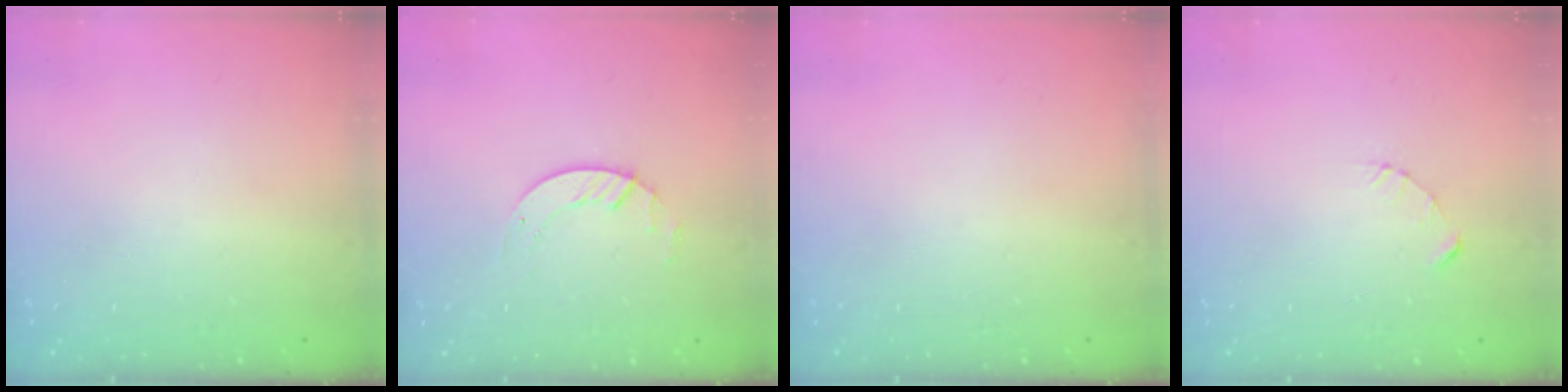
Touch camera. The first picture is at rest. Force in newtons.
{"total": 2.6, "press": 2.6, "slide": 0.3}
{"total": 0.0}
{"total": 2.3, "press": 2.3, "slide": 0.3}